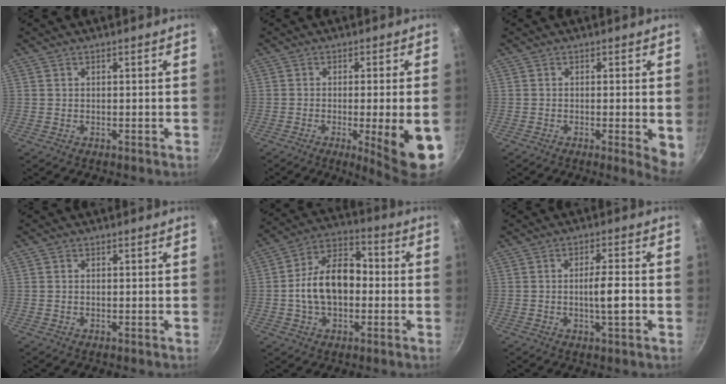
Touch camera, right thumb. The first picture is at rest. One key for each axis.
{"total": 11.9, "fx": -3.5, "fy": 1.5, "fz": 11.3, "tx": -0.150, "ty": 0.000, "tz": -0.044}
{"total": 5.4, "fx": -0.9, "fy": 1.1, "fz": 5.2, "tx": -0.059, "ty": -0.009, "tz": -0.012}
{"total": 0.6, "fx": 0.0, "fy": 0.5, "fz": 0.3, "tx": -0.007, "ty": 0.003, "tz": -0.002}
{"total": 14.3, "fx": -1.1, "fy": 9.4, "fz": 10.8, "tx": -0.153, "ty": 0.040, "tz": -0.035}
{"total": 5.7, "fx": -1.1, "fy": 1.0, "fz": 5.6, "tx": -0.089, "ty": 0.007, "tz": -0.020}